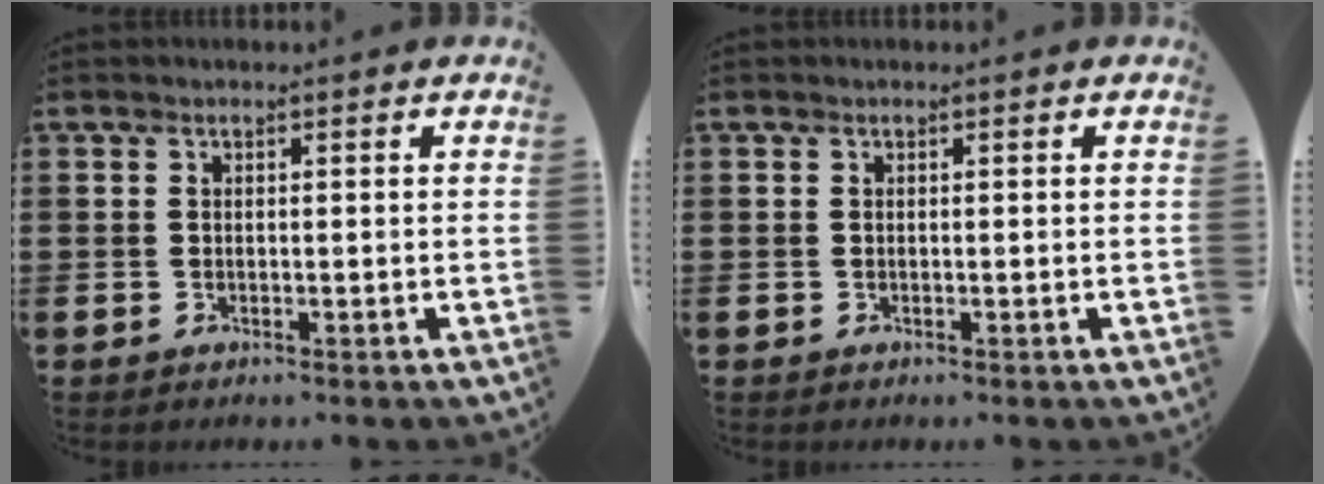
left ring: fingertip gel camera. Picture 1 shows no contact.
{"total": 0.0}